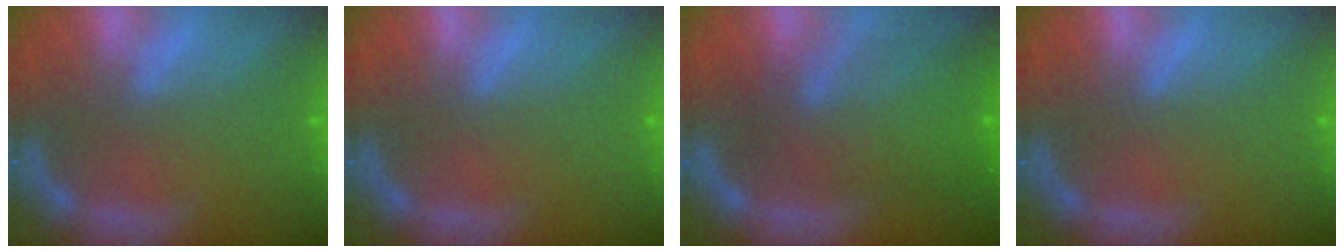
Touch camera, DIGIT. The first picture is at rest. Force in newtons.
{"total": 0.0}
{"total": 8.1}
{"total": 0.0}